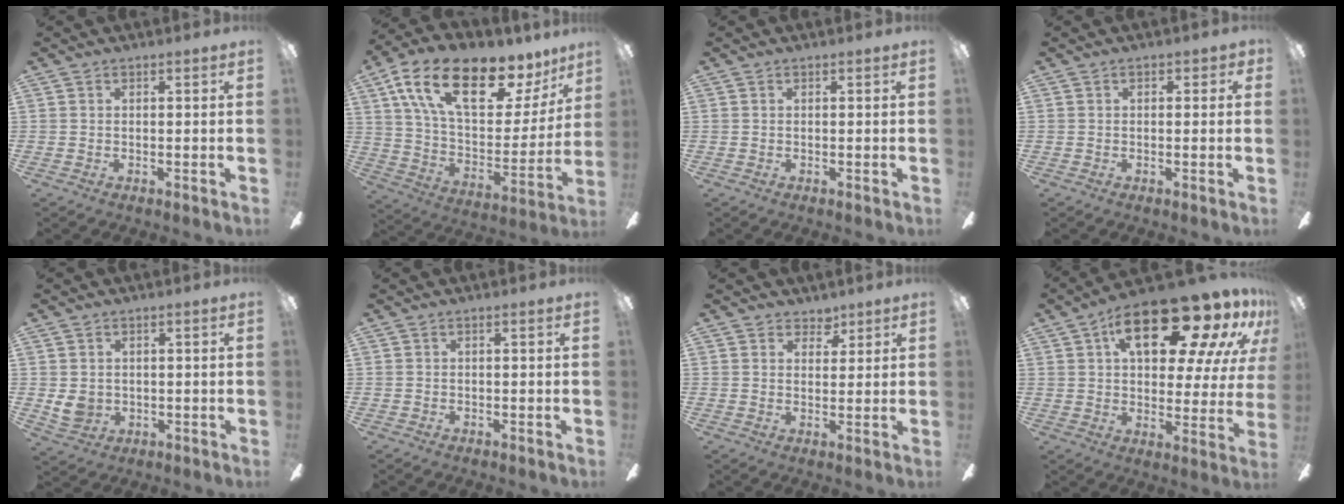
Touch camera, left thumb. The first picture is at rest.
{"total": 23.5, "force": [14.0, 10.6, 15.5], "torque": [-0.258, -0.067, 0.242]}
{"total": 0.0}
{"total": 1.2, "force": [0.3, 1.0, 0.7], "torque": [-0.006, 0.002, 0.002]}
{"total": 4.8, "force": [0.8, 4.3, 2.0], "torque": [-0.039, -0.002, 0.014]}
{"total": 0.0}
{"total": 4.1, "force": [3.1, 2.6, 0.5], "torque": [0.001, -0.018, 0.054]}
{"total": 23.0, "force": [13.4, 9.3, 16.1], "torque": [-0.233, -0.073, 0.215]}